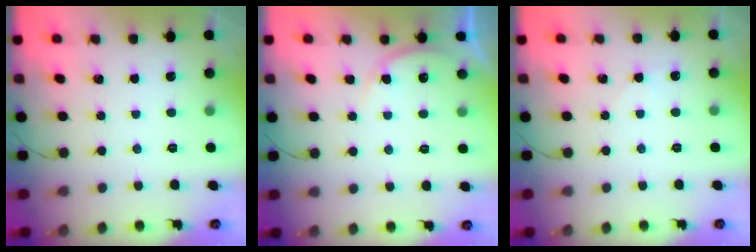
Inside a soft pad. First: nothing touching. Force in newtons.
{"total": 4.2, "press": 4.1, "slide": 0.5}
{"total": 3.0, "press": 2.6, "slide": 1.5}